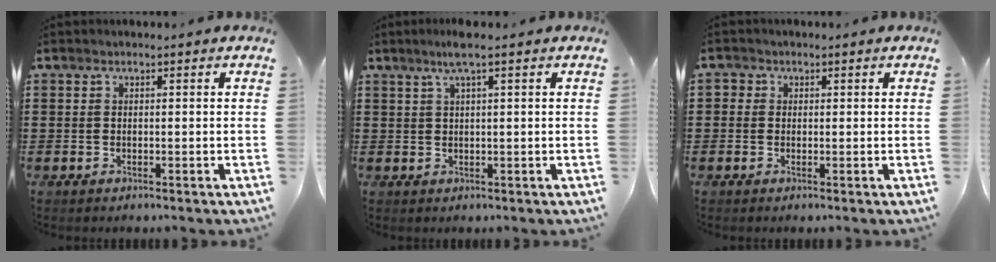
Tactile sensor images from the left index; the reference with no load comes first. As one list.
[{"total": 2.9, "force": [1.6, -0.2, 2.4], "torque": [-0.050, 0.001, 0.028]}, {"total": 1.1, "force": [-0.1, 1.0, 0.2], "torque": [-0.005, 0.007, -0.005]}]